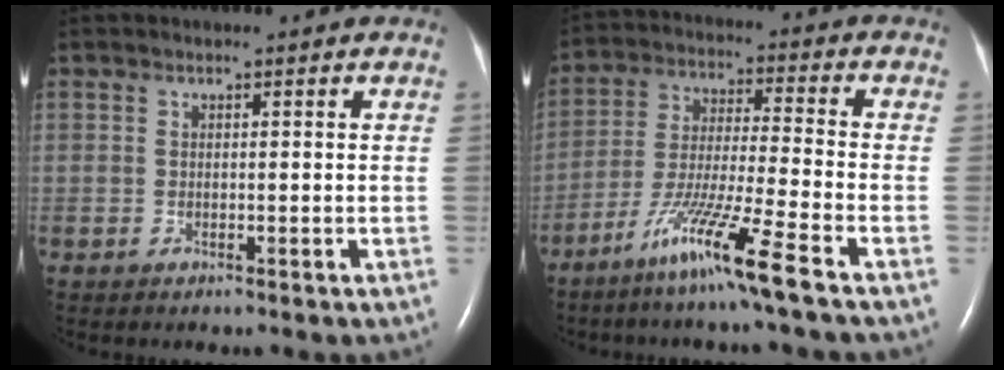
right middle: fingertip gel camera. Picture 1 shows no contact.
{"total": 11.8, "force": [-7.5, -1.6, 8.9], "torque": [-0.175, -0.040, -0.146]}